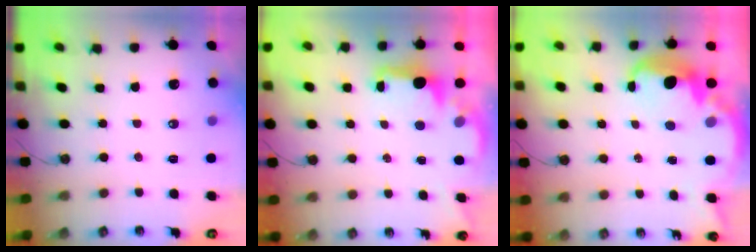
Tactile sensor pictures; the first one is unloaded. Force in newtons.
{"total": 1.9, "press": 1.7, "slide": 0.8}
{"total": 5.5, "press": 5.5, "slide": 0.5}